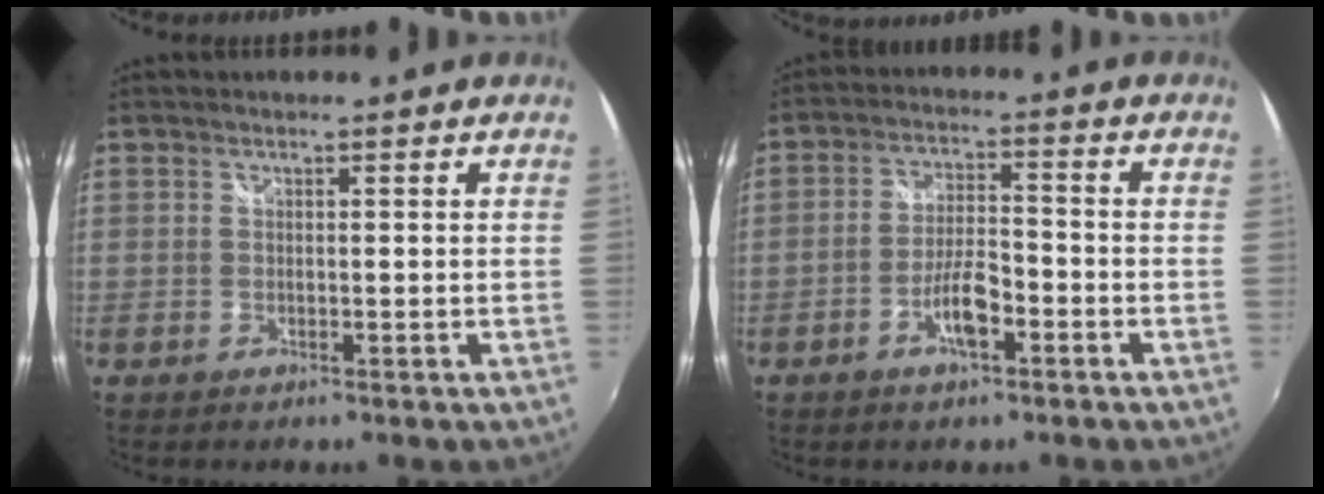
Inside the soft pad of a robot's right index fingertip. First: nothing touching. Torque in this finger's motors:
{"motor_torque": [0.91, -0.04, 0.32, 0.04]}